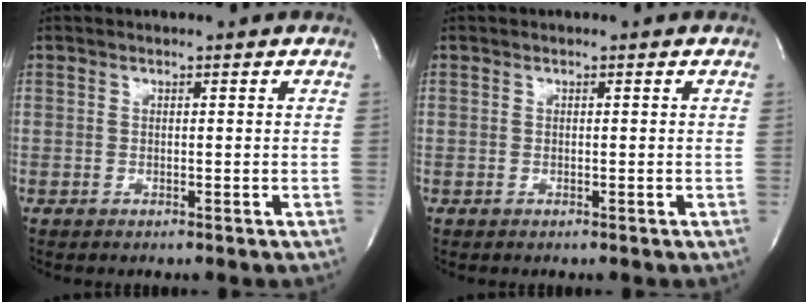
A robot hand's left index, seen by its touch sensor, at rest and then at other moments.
{"total": 0.0}